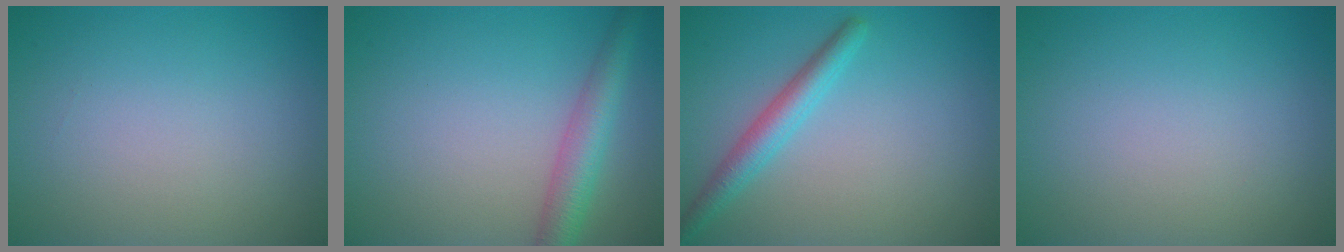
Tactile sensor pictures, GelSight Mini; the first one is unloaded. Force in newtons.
{"total": 3.8, "press": 3.8, "slide": 0.1}
{"total": 2.8, "press": 2.8, "slide": 0.1}
{"total": 0.0}